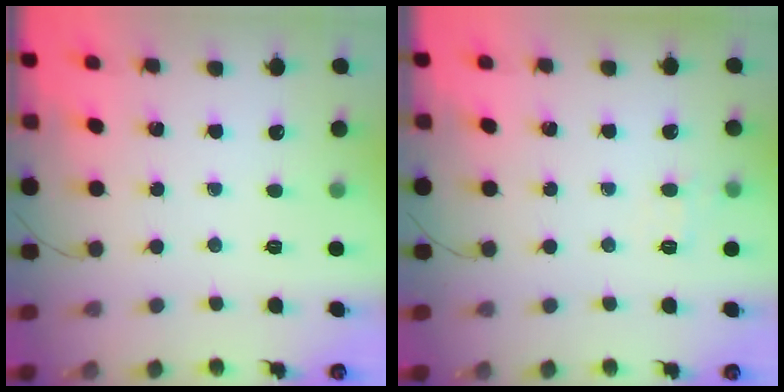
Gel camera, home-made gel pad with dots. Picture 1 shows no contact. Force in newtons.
{"total": 6.6, "press": 6.3, "slide": 2.0}